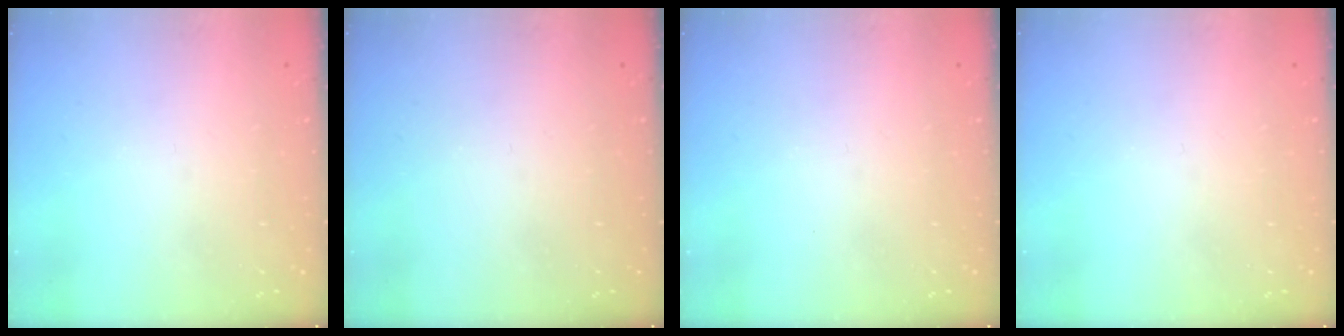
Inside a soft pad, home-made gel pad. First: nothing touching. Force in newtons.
{"total": 0.0}
{"total": 0.0}
{"total": 0.0}